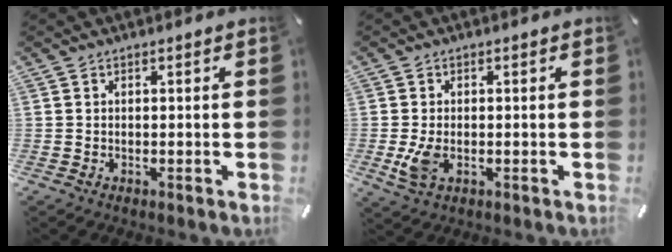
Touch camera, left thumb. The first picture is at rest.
{"total": 4.6, "force": [-0.8, 2.9, 3.5], "torque": [-0.077, -0.009, -0.017]}